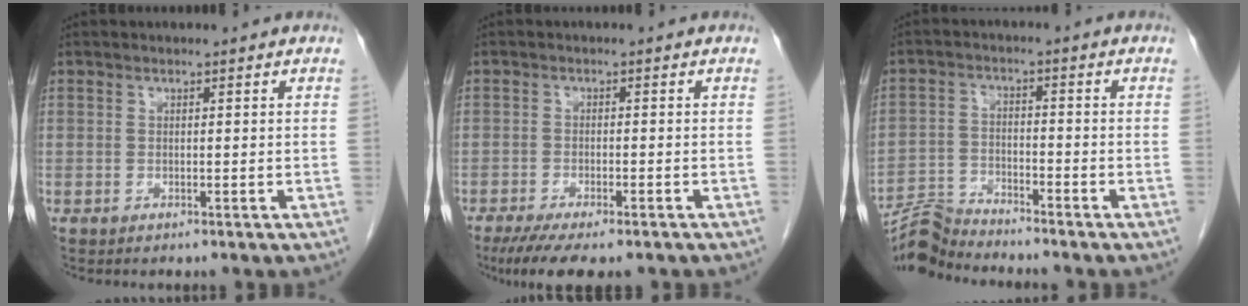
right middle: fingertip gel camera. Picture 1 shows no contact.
{"total": 9.2, "force": [-7.2, 2.1, 5.4], "torque": [-0.079, -0.015, -0.108]}
{"total": 6.0, "force": [-6.0, -0.5, 0.0], "torque": [-0.009, -0.008, -0.113]}